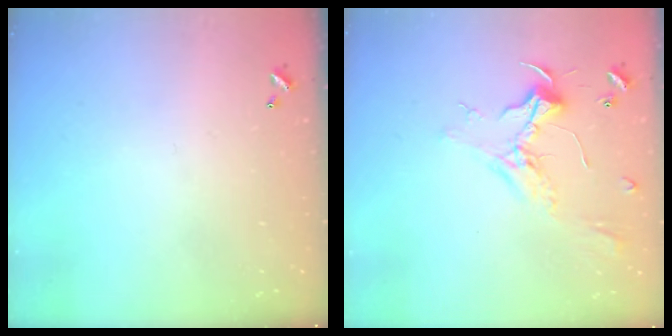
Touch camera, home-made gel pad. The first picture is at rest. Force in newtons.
{"total": 2.3, "press": 2.2, "slide": 0.8}